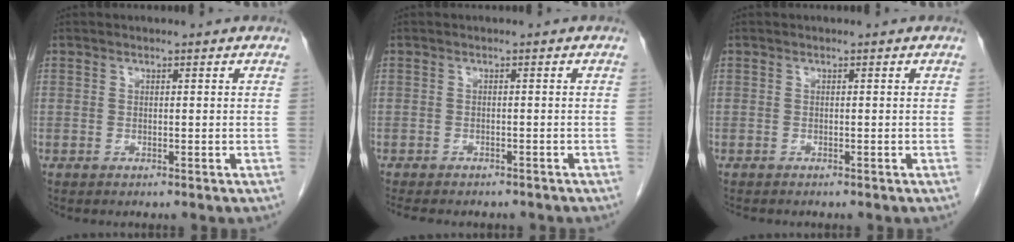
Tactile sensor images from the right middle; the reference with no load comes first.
{"total": 9.6, "force": [-8.2, 3.2, 3.9], "torque": [-0.063, -0.004, -0.099]}
{"total": 1.6, "force": [-1.4, 0.4, 0.6], "torque": [-0.017, -0.006, -0.017]}